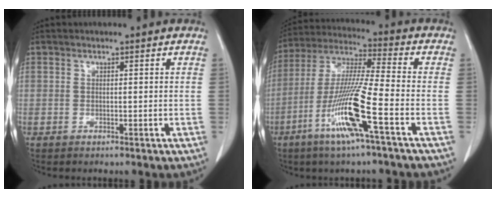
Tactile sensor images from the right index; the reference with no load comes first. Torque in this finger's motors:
{"motor_torque": [2.14, 0.00, 0.45, 0.18]}